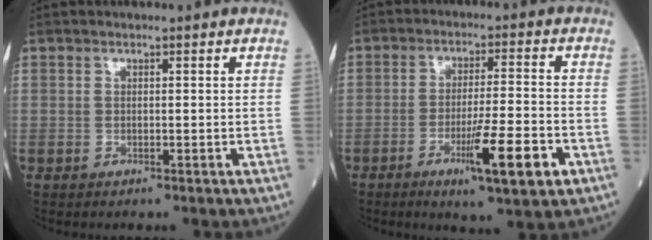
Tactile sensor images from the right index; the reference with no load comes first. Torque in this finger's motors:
{"motor_torque": [1.56, -0.55, 0.68, 0.17]}